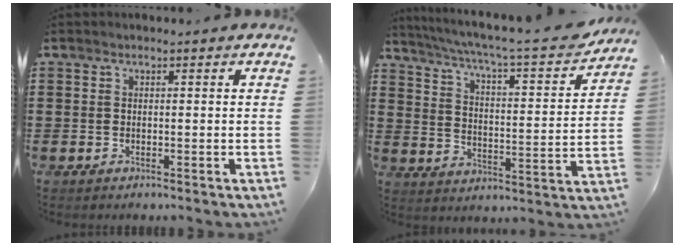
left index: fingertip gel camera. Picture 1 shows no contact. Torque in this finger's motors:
{"motor_torque": [1.09, -1.04, 0.11, 0.00]}